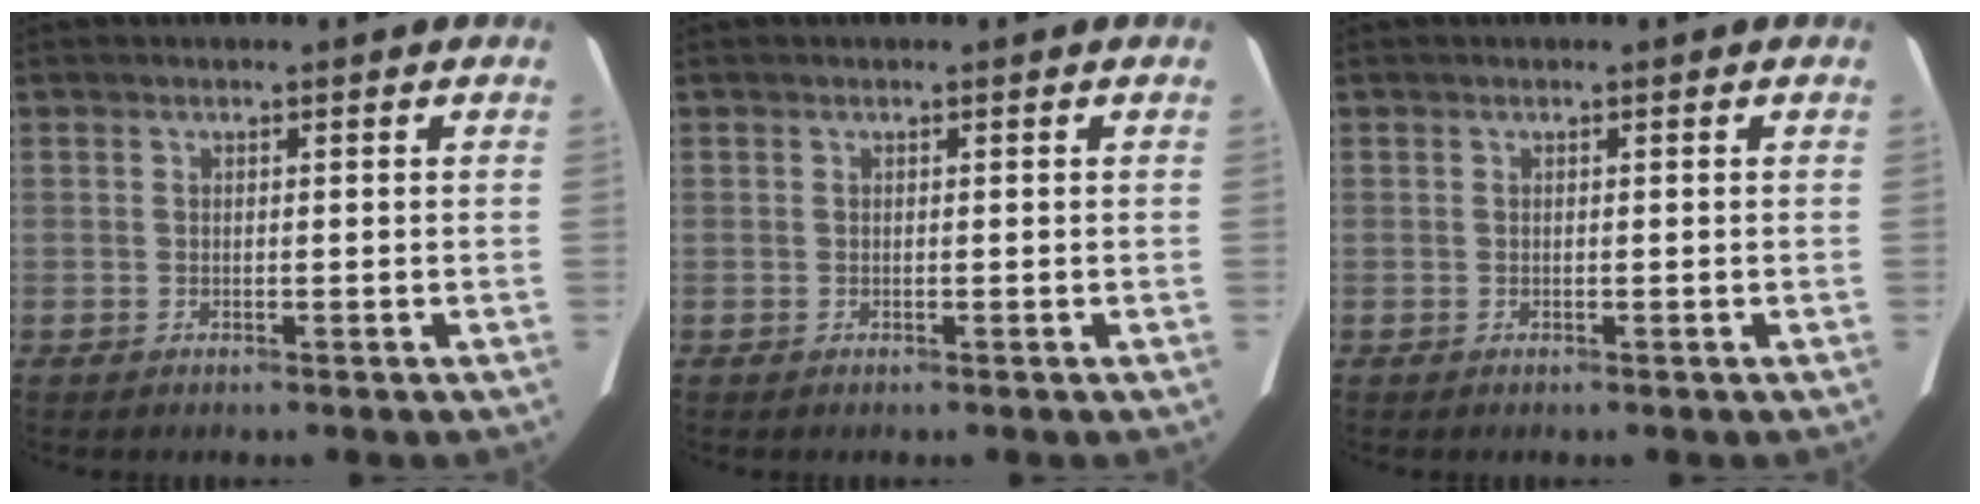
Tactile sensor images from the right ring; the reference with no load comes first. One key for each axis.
{"total": 0.0}
{"total": 0.0}